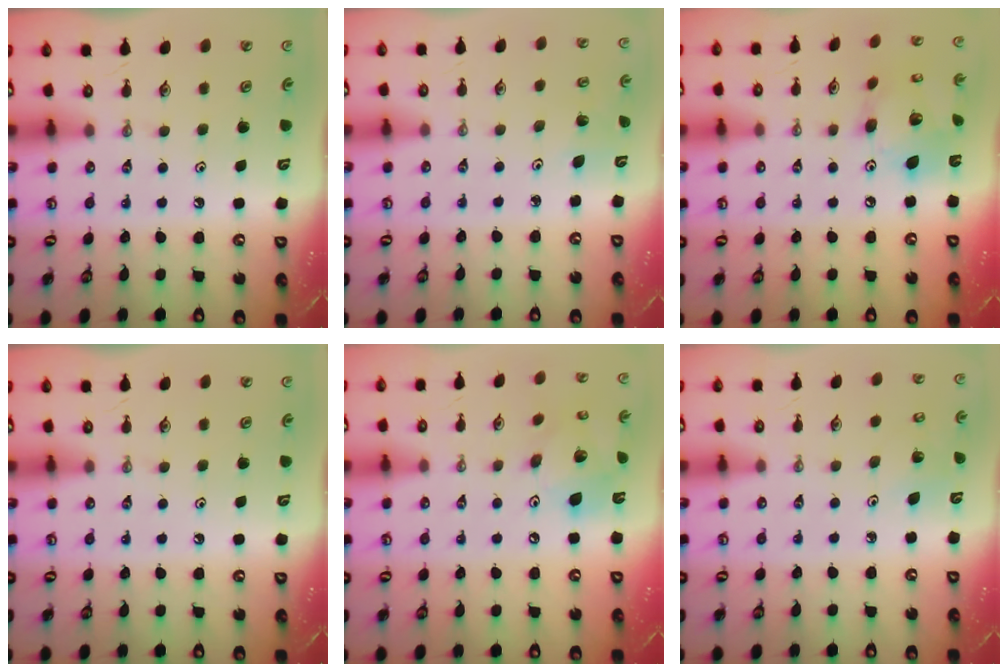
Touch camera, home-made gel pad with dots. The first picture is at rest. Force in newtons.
{"total": 2.4, "press": 2.2, "slide": 1.0}
{"total": 14.5, "press": 14.4, "slide": 1.5}
{"total": 0.0}
{"total": 15.6, "press": 15.4, "slide": 2.5}
{"total": 4.2, "press": 4.1, "slide": 0.9}